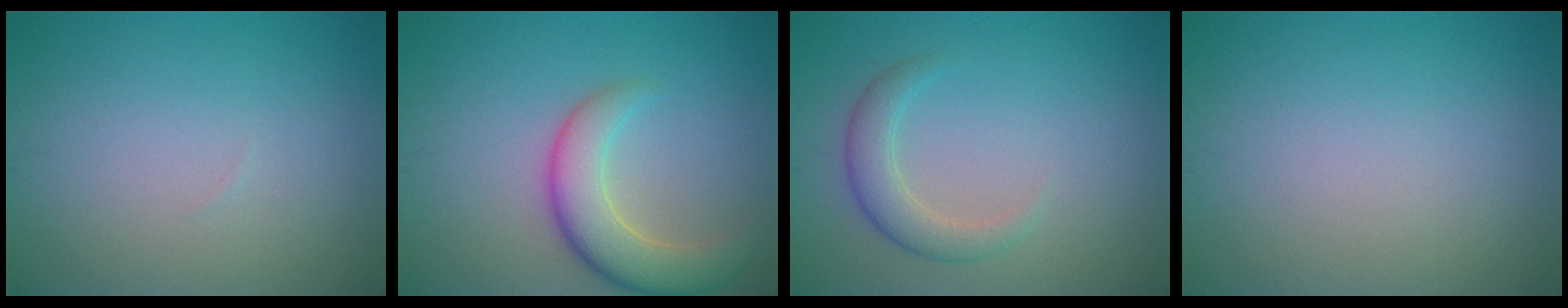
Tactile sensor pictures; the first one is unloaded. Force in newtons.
{"total": 5.5, "press": 5.5, "slide": 0.5}
{"total": 2.7, "press": 2.7, "slide": 0.2}
{"total": 0.0}